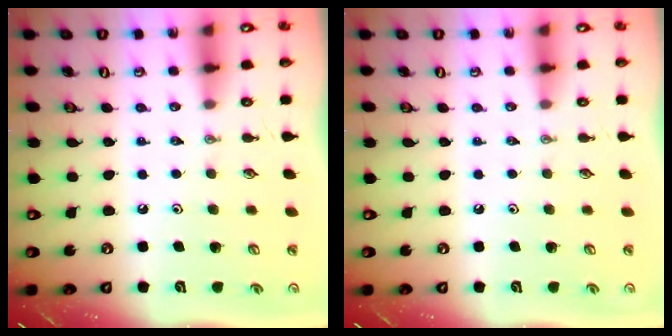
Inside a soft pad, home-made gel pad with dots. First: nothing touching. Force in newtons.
{"total": 0.0}